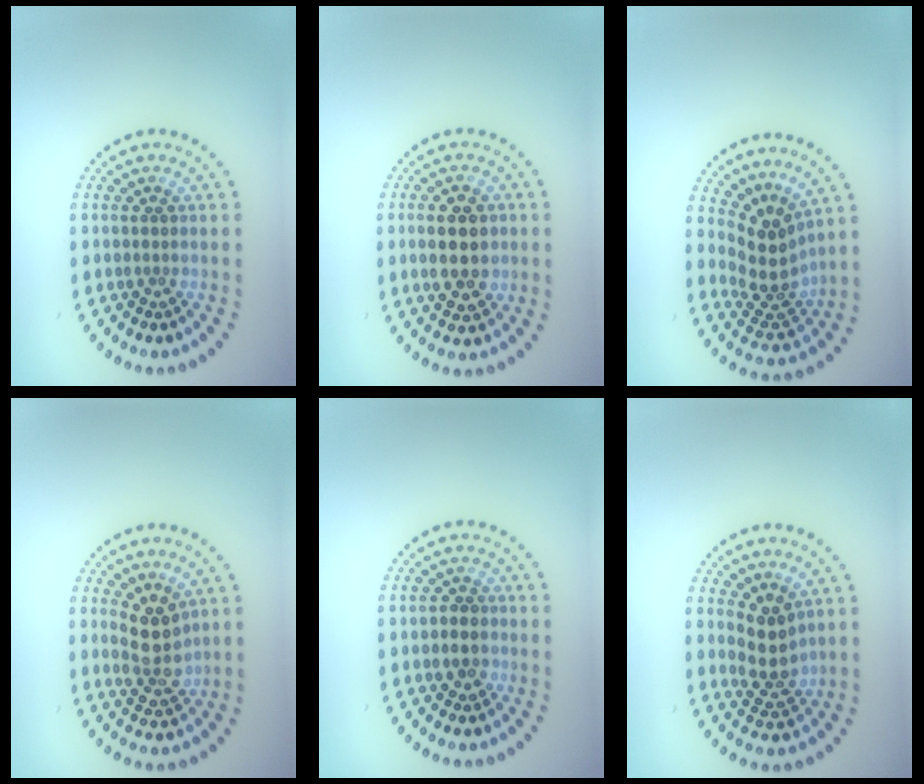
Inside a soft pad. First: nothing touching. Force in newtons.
{"total": 4.7, "press": 4.7, "slide": 0.2}
{"total": 3.6, "press": 2.6, "slide": 2.5}
{"total": 3.2, "press": 3.0, "slide": 1.2}
{"total": 1.6, "press": 1.4, "slide": 0.8}
{"total": 3.2, "press": 2.9, "slide": 1.4}